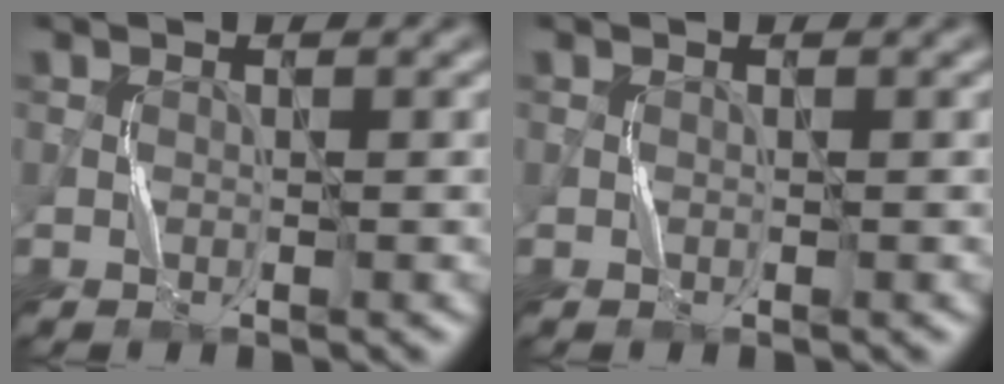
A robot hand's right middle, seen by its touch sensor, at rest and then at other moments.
{"total": 0.0}